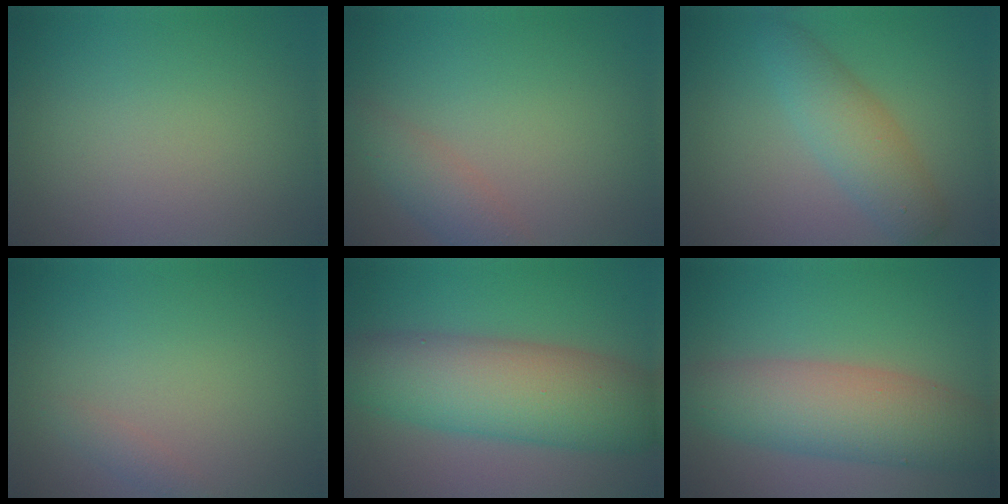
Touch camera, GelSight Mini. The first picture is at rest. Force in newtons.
{"total": 2.5, "press": 2.5, "slide": 0.1}
{"total": 3.9, "press": 3.9, "slide": 0.0}
{"total": 0.9, "press": 0.9, "slide": 0.0}
{"total": 9.1, "press": 9.1, "slide": 0.1}
{"total": 7.0, "press": 7.0, "slide": 0.2}